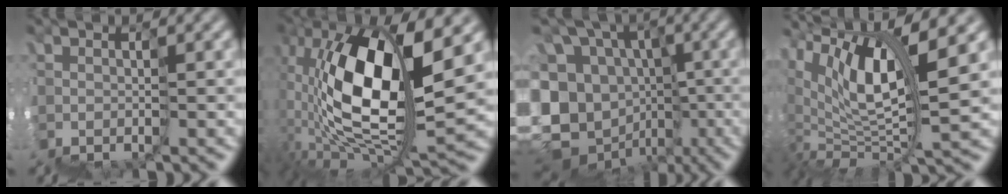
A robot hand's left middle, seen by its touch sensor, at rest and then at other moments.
{"total": 8.9, "force": [2.3, 2.2, 8.4], "torque": [-0.152, 0.027, 0.035]}
{"total": 9.1, "force": [-2.0, 8.5, 2.6], "torque": [-0.084, 0.028, -0.024]}
{"total": 7.5, "force": [5.9, 0.1, 4.6], "torque": [-0.107, 0.015, 0.120]}